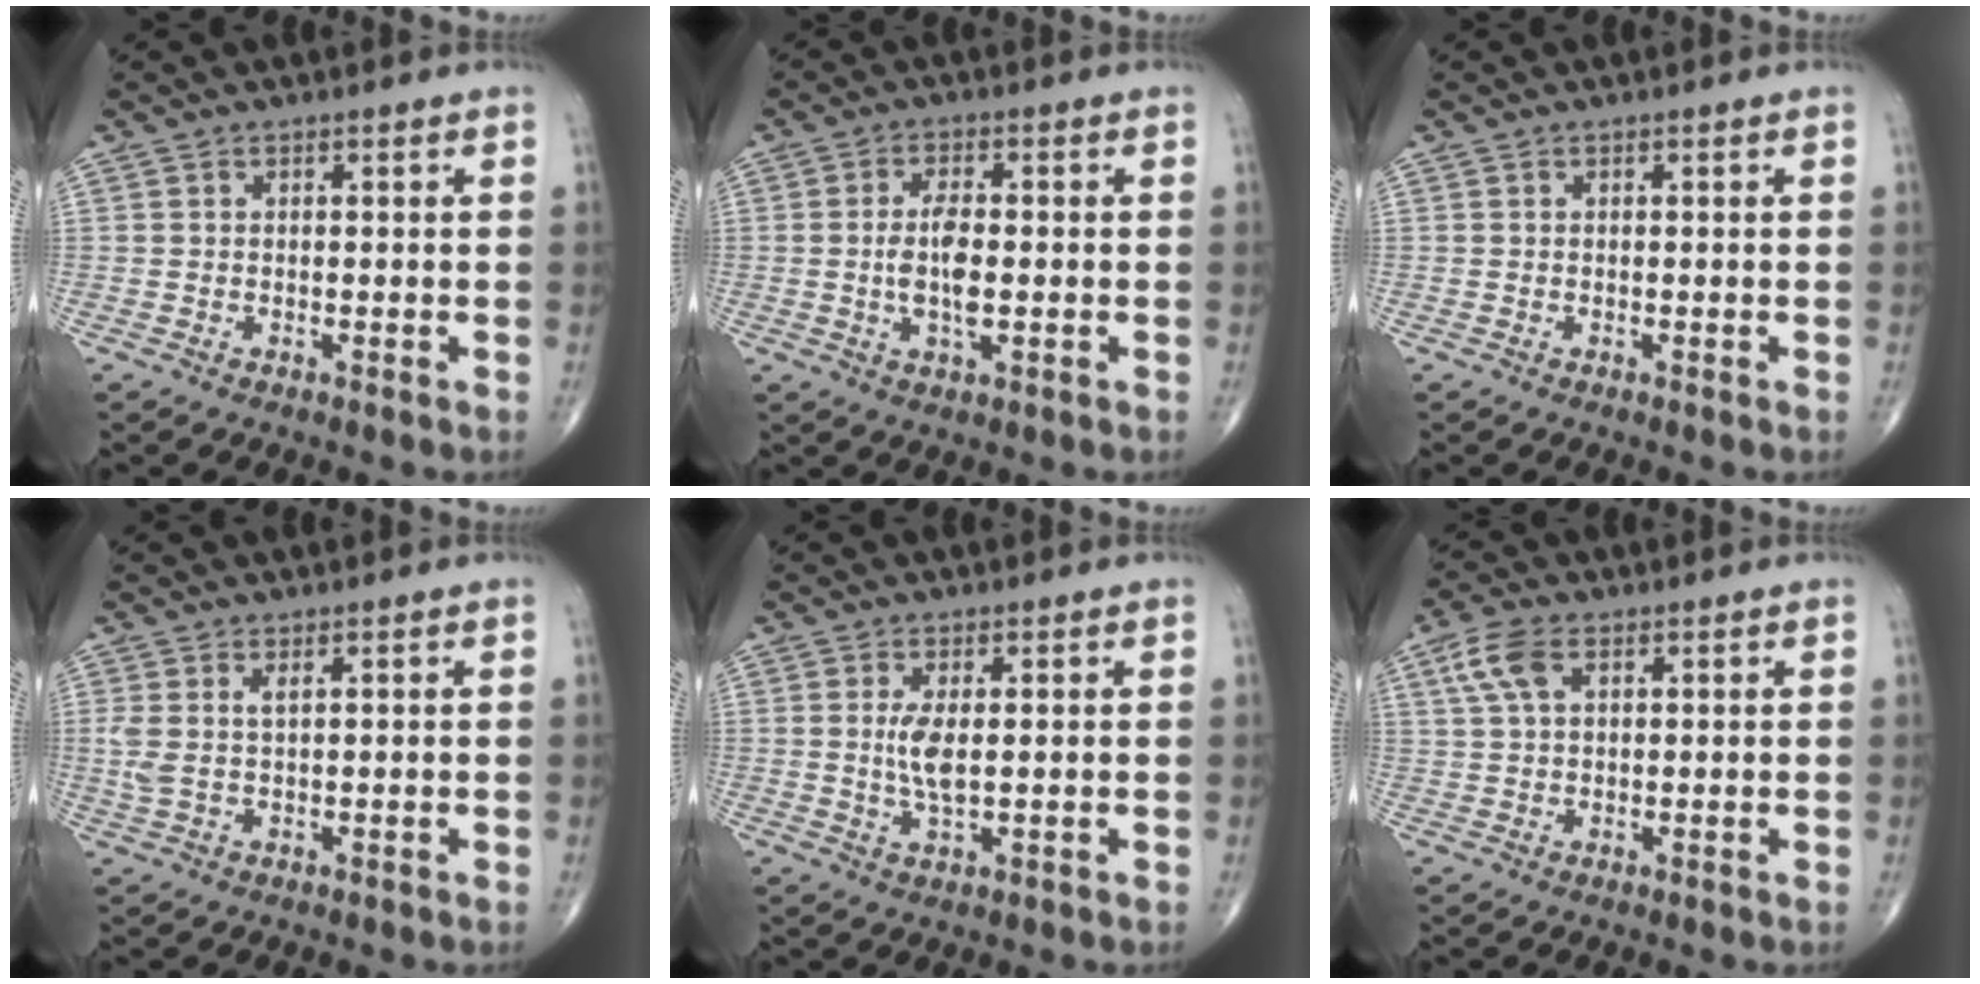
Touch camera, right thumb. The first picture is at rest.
{"total": 6.4, "force": [-0.5, 2.5, 5.9], "torque": [-0.115, -0.003, -0.011]}
{"total": 0.0}
{"total": 3.4, "force": [1.2, 1.2, 3.0], "torque": [-0.080, 0.004, 0.031]}
{"total": 4.4, "force": [0.6, 1.4, 4.2], "torque": [-0.091, -0.012, 0.015]}
{"total": 5.8, "force": [2.4, 3.1, 4.2], "torque": [-0.094, 0.008, 0.048]}